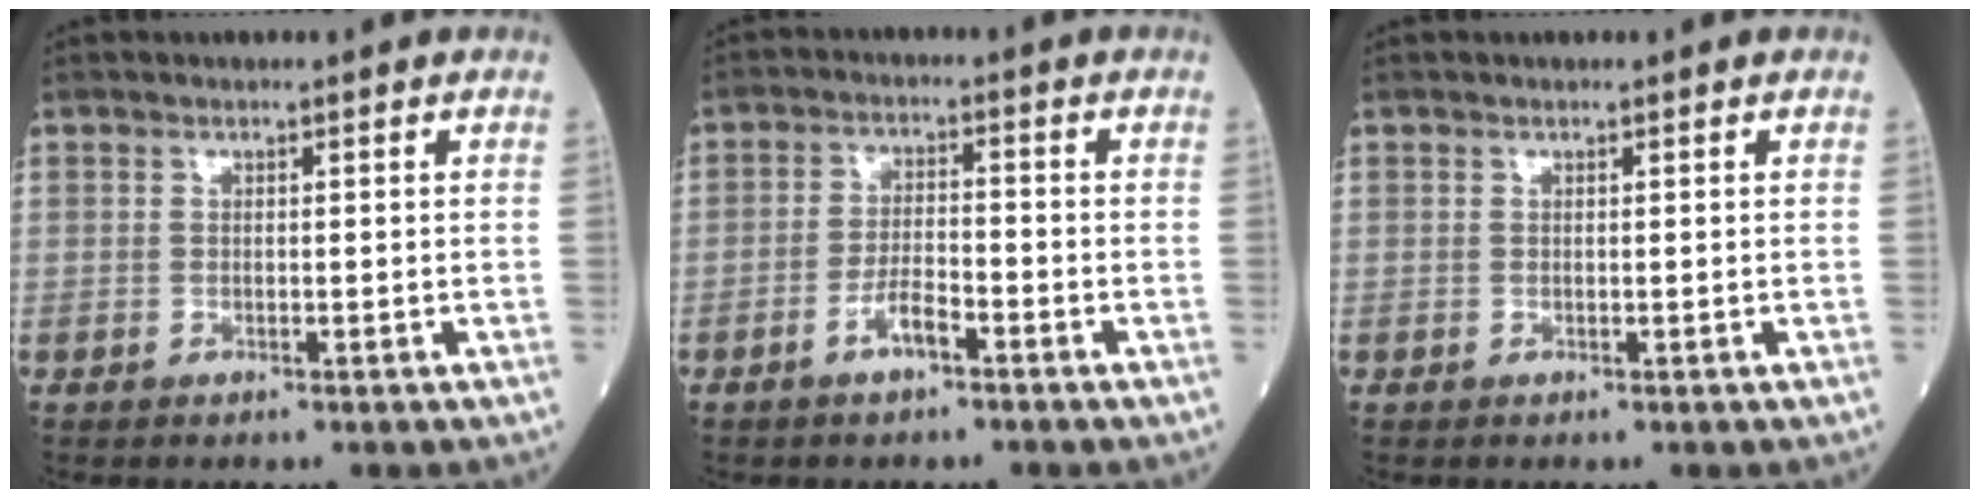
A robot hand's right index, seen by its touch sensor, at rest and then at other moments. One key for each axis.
{"total": 4.1, "fx": -2.5, "fy": 1.0, "fz": 3.1, "tx": -0.062, "ty": 0.004, "tz": -0.050}
{"total": 0.0}